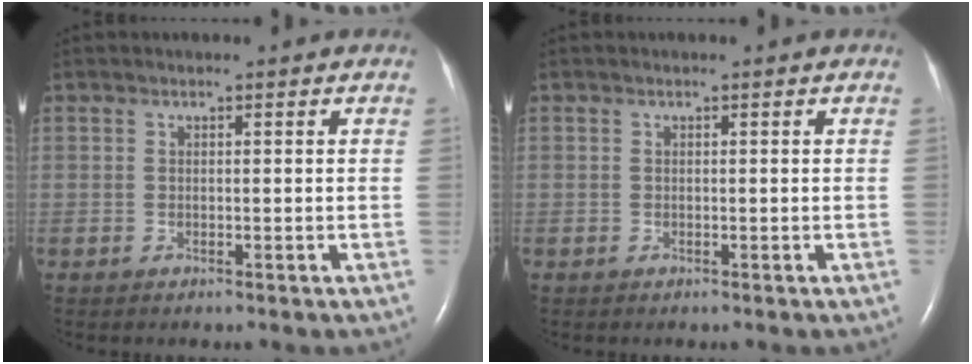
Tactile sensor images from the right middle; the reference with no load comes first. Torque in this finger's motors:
{"motor_torque": [-0.07, 0.07, -0.21, -0.09]}